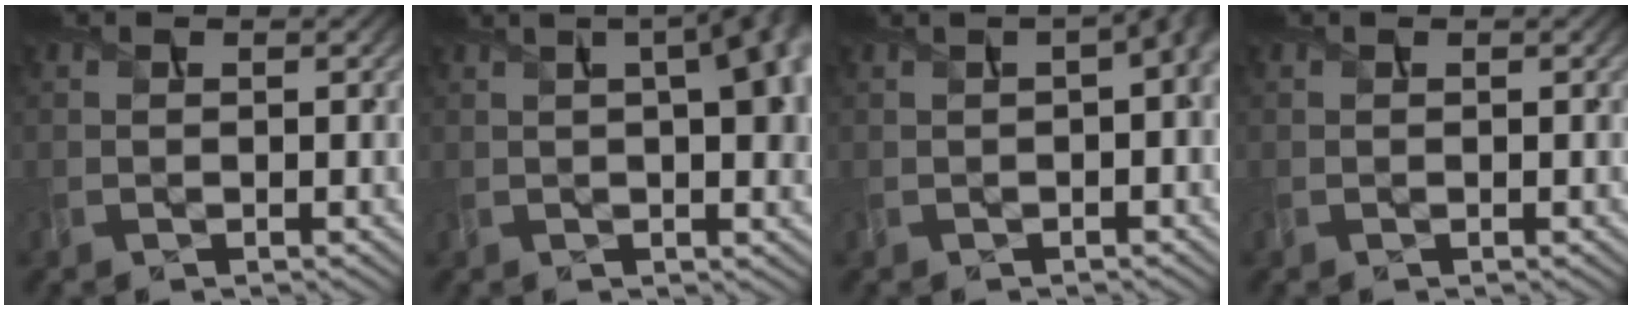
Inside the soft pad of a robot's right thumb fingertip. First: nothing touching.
{"total": 10.7, "force": [1.6, 4.3, 9.7], "torque": [-0.114, 0.020, 0.014]}
{"total": 7.0, "force": [0.6, 2.7, 6.4], "torque": [-0.069, 0.015, 0.004]}
{"total": 0.0}